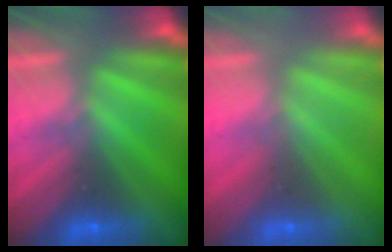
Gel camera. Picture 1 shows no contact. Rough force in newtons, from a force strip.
{"total": 3.3}